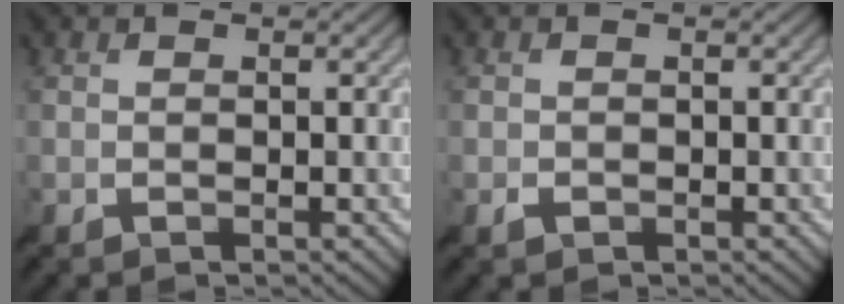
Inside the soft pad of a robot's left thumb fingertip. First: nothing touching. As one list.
[{"total": 0.5, "force": [-0.2, 0.5, 0.2], "torque": [-0.005, -0.001, -0.005]}]